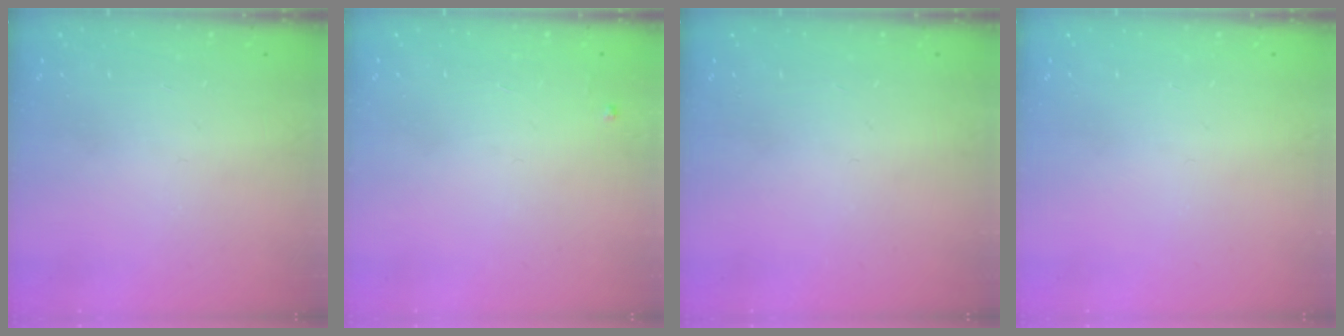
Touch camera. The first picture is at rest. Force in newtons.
{"total": 2.4, "press": 2.4, "slide": 0.4}
{"total": 0.0}
{"total": 0.0}